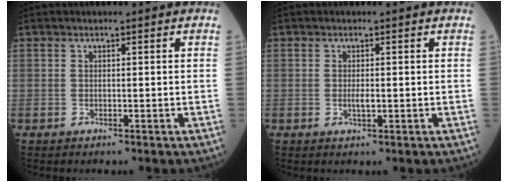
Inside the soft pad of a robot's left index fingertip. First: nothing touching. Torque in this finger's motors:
{"motor_torque": [0.31, 0.20, 0.05, 0.01]}